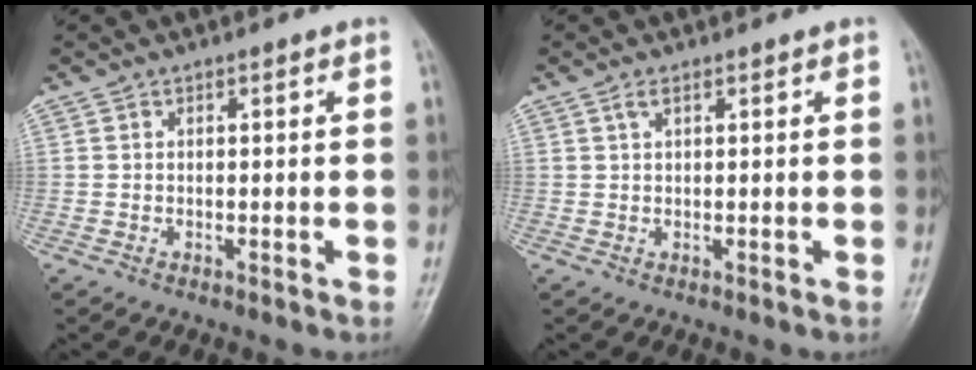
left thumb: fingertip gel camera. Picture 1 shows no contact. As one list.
[{"total": 1.3, "force": [0.8, 0.5, 1.0], "torque": [-0.019, 0.007, 0.014]}]